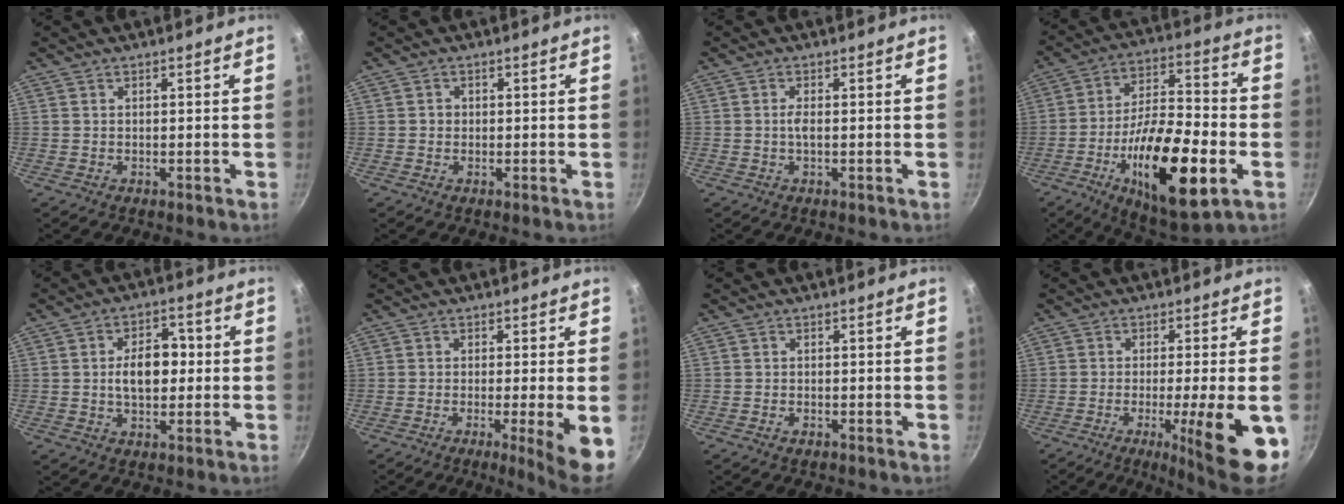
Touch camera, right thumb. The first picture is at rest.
{"total": 1.1, "force": [-0.1, 1.0, 0.3], "torque": [-0.001, 0.002, -0.003]}
{"total": 1.6, "force": [-0.2, 0.5, 1.5], "torque": [-0.035, 0.003, -0.007]}
{"total": 23.6, "force": [-7.8, 8.5, 20.6], "torque": [-0.334, 0.031, -0.125]}
{"total": 7.4, "force": [0.2, 4.4, 6.0], "torque": [-0.067, 0.014, -0.002]}
{"total": 7.6, "force": [-2.0, 0.3, 7.3], "torque": [-0.106, -0.004, -0.028]}
{"total": 1.1, "force": [-0.7, 0.6, 0.7], "torque": [-0.017, 0.003, -0.016]}
{"total": 14.4, "force": [-4.4, 2.1, 13.6], "torque": [-0.184, 0.003, -0.058]}